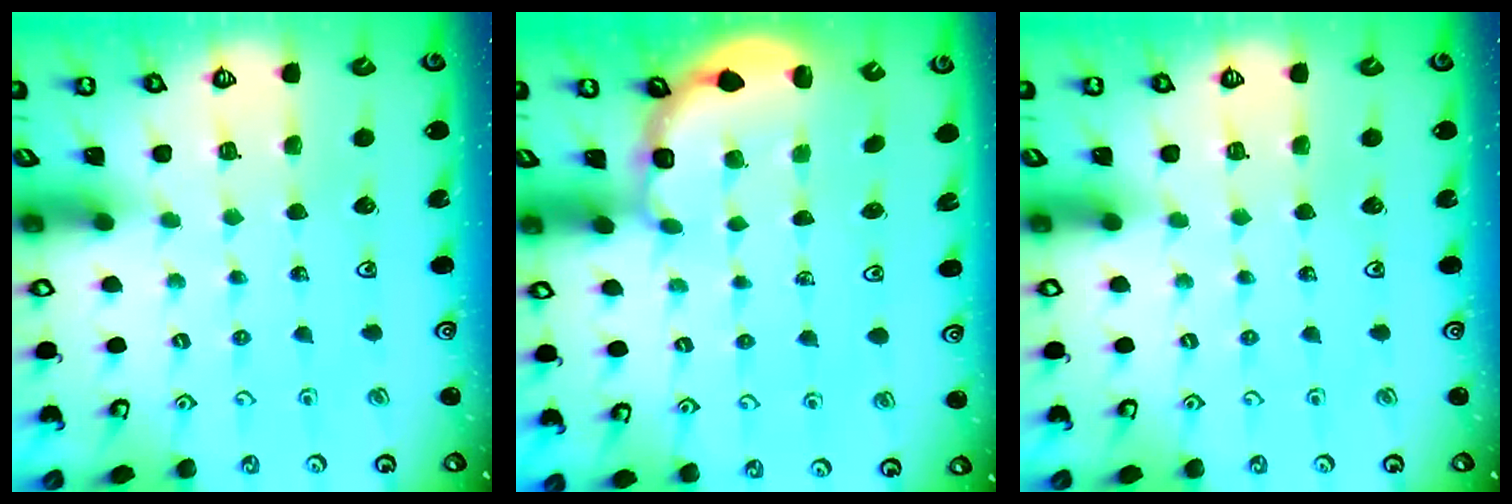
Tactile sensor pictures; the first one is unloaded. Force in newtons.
{"total": 3.1, "press": 2.4, "slide": 1.9}
{"total": 0.0}